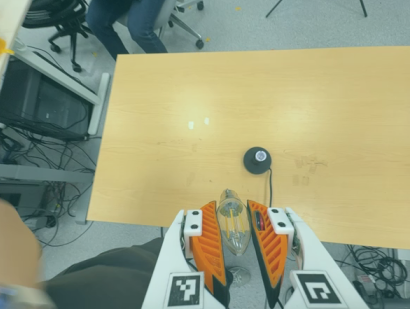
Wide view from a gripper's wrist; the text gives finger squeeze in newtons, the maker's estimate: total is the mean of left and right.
{"total": 13.2, "left": 14.0, "right": 12.3}